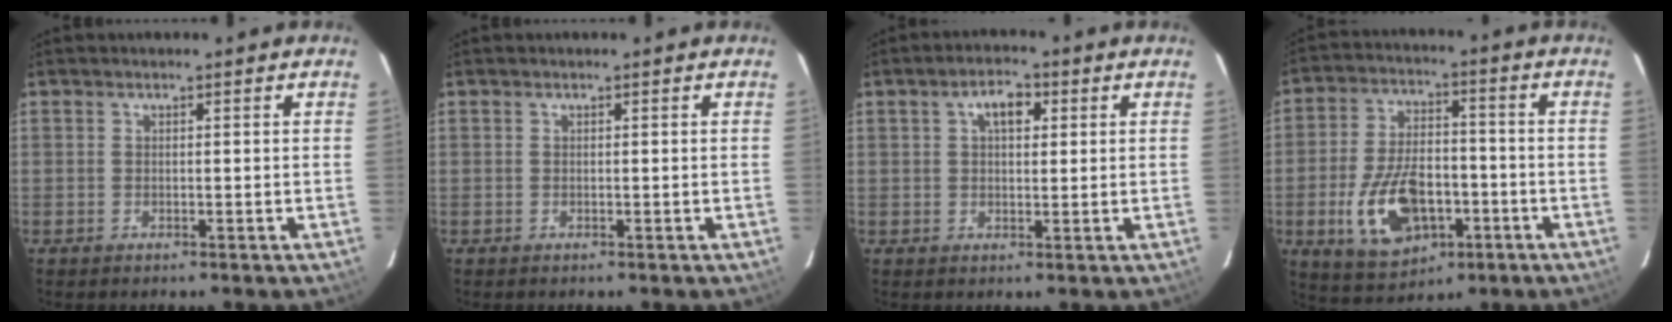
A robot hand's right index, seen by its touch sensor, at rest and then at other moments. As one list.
[{"total": 0.0}, {"total": 4.5, "force": [1.6, 2.5, 3.4], "torque": [-0.054, 0.016, 0.027]}, {"total": 15.1, "force": [-5.1, 8.5, 11.3], "torque": [-0.235, 0.000, -0.072]}]